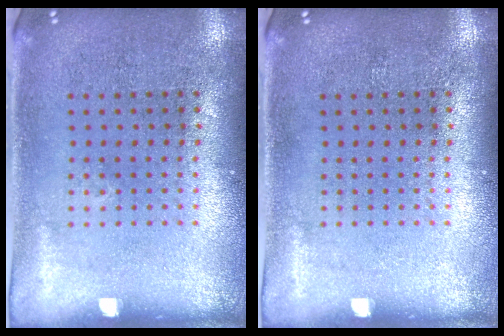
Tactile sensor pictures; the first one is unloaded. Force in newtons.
{"total": 0.0}